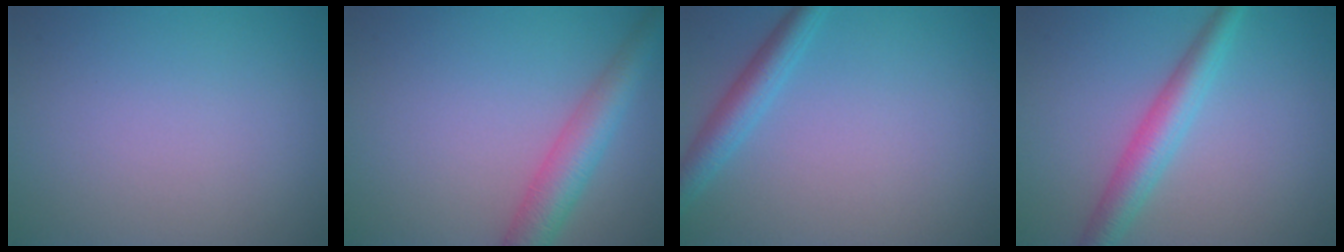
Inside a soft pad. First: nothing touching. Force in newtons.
{"total": 4.3, "press": 4.3, "slide": 0.1}
{"total": 2.8, "press": 2.8, "slide": 0.1}
{"total": 3.8, "press": 3.8, "slide": 0.1}